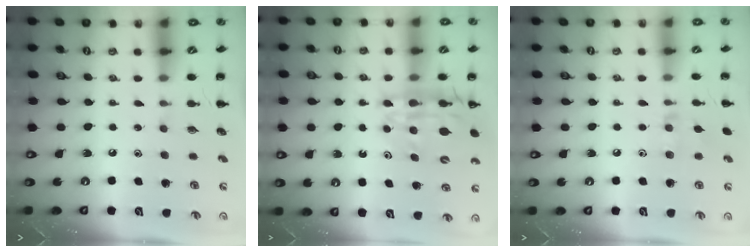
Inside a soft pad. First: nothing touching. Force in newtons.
{"total": 15.0, "press": 14.4, "slide": 4.2}
{"total": 6.2, "press": 6.0, "slide": 1.5}